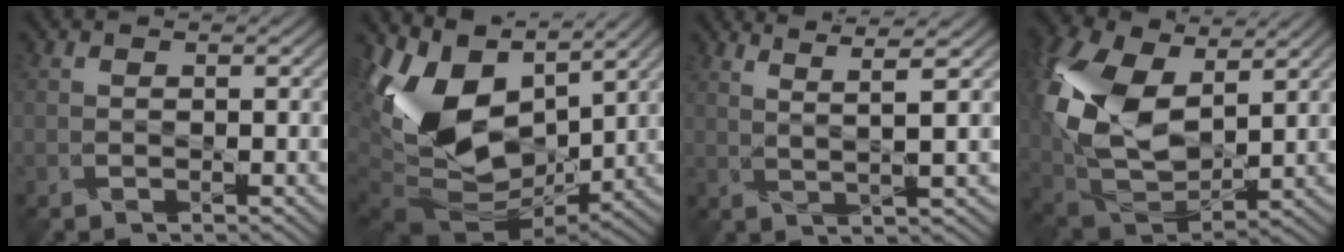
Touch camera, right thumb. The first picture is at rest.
{"total": 14.4, "force": [4.7, 9.2, 10.1], "torque": [-0.240, 0.005, 0.101]}
{"total": 4.4, "force": [3.4, -0.7, 2.6], "torque": [-0.050, 0.004, 0.066]}
{"total": 14.7, "force": [5.5, 8.4, 10.6], "torque": [-0.265, 0.020, 0.109]}